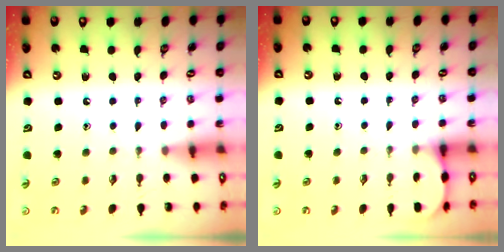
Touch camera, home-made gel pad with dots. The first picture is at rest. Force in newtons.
{"total": 3.8, "press": 3.8, "slide": 0.5}